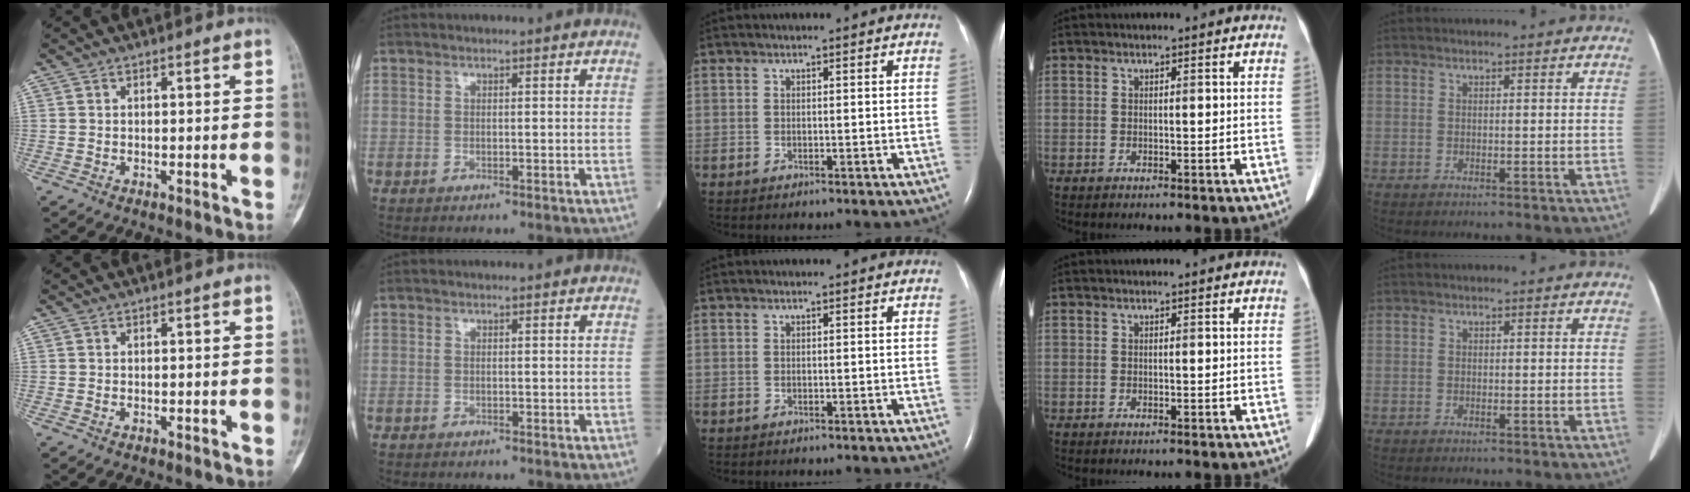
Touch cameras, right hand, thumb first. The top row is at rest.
{}